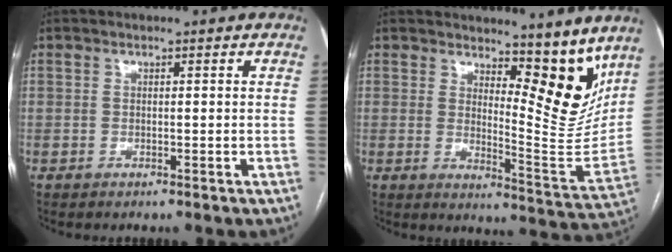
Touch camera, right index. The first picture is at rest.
{"total": 11.5, "force": [8.5, 3.3, 6.9], "torque": [-0.080, -0.037, 0.123]}